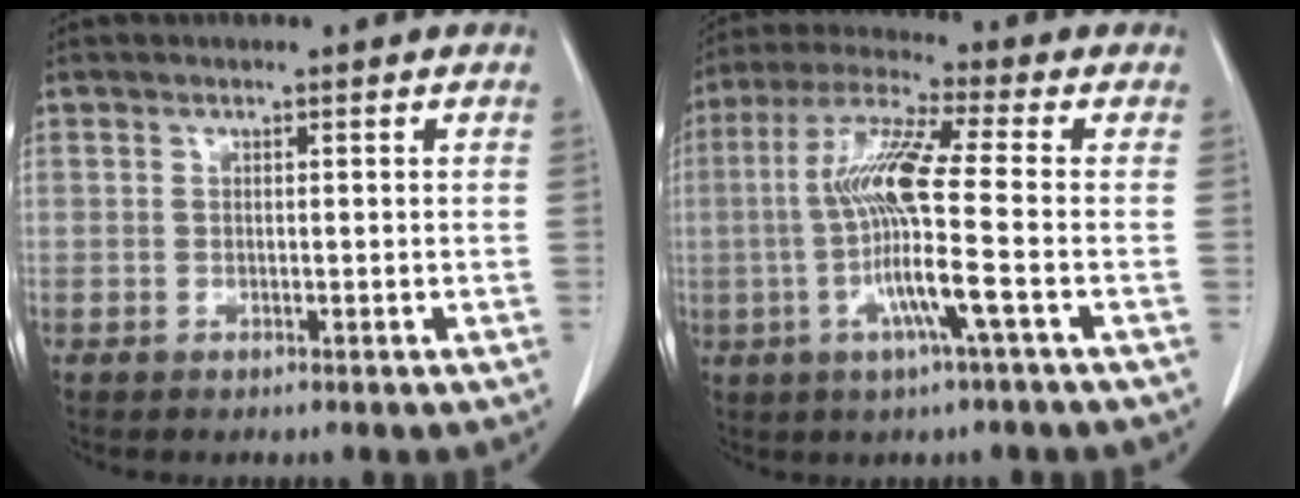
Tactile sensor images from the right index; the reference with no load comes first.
{"total": 12.5, "force": [-2.3, -0.9, 12.2], "torque": [-0.248, -0.009, -0.054]}